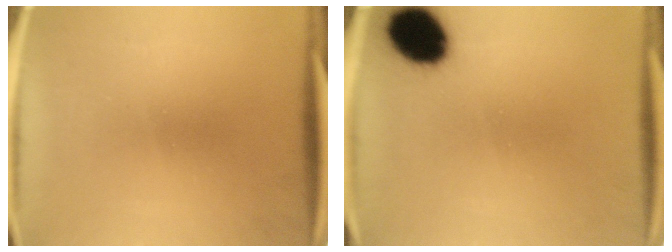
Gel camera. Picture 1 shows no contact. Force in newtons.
{"total": 12.3}